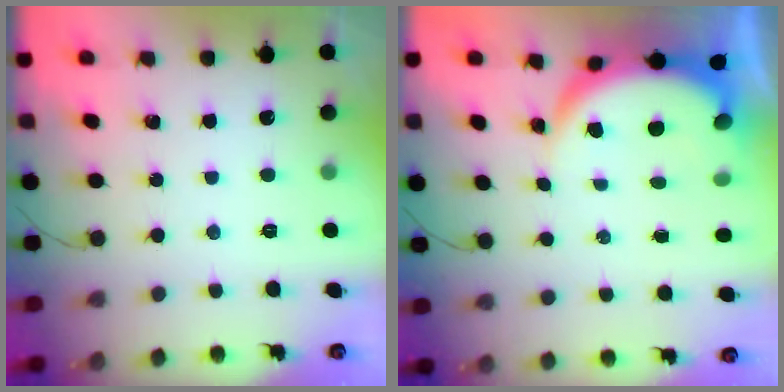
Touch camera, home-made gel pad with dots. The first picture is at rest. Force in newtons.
{"total": 6.8, "press": 6.7, "slide": 0.9}